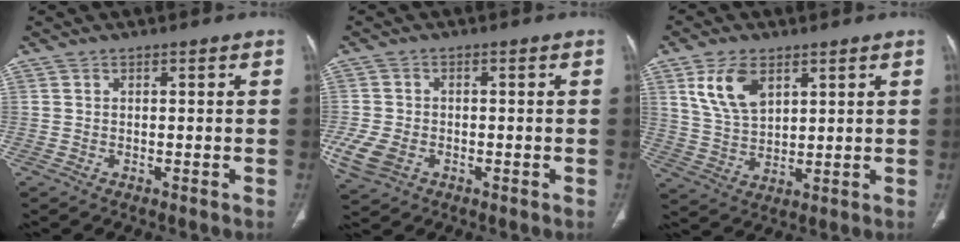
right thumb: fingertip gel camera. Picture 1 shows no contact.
{"total": 7.3, "force": [-2.5, 5.2, 4.5], "torque": [-0.105, 0.001, -0.042]}
{"total": 9.4, "force": [4.5, 5.3, 6.3], "torque": [-0.107, -0.016, 0.096]}